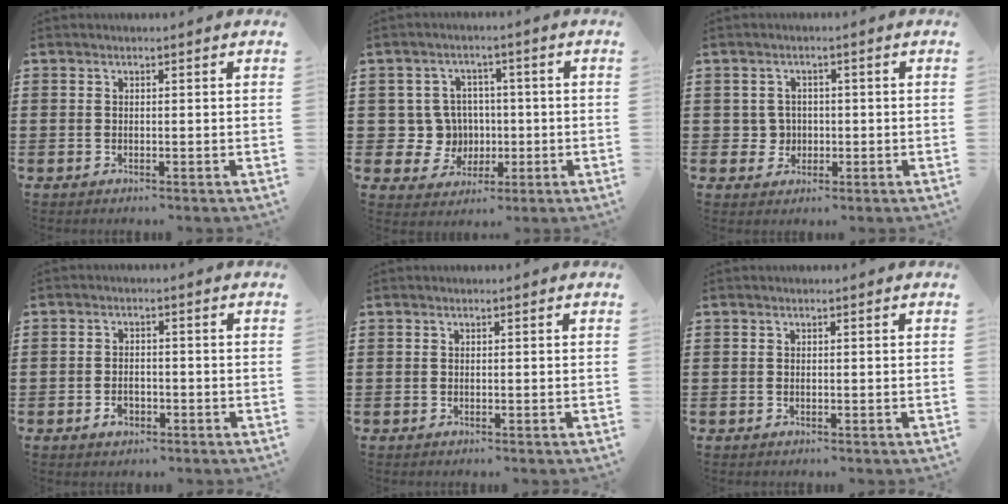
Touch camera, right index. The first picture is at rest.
{"total": 6.4, "force": [-0.1, 6.2, 1.8], "torque": [-0.051, 0.015, 0.002]}
{"total": 2.8, "force": [-0.4, 2.7, 0.8], "torque": [-0.026, 0.007, -0.011]}
{"total": 2.4, "force": [-1.2, 1.6, 1.3], "torque": [-0.025, 0.001, -0.024]}
{"total": 0.0}
{"total": 0.0}